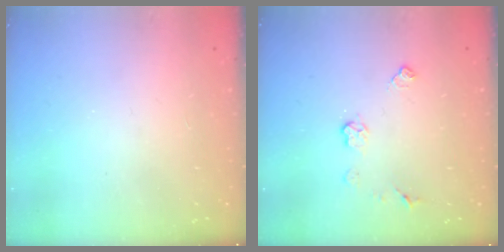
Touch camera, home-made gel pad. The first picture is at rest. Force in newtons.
{"total": 5.8, "press": 5.7, "slide": 0.5}